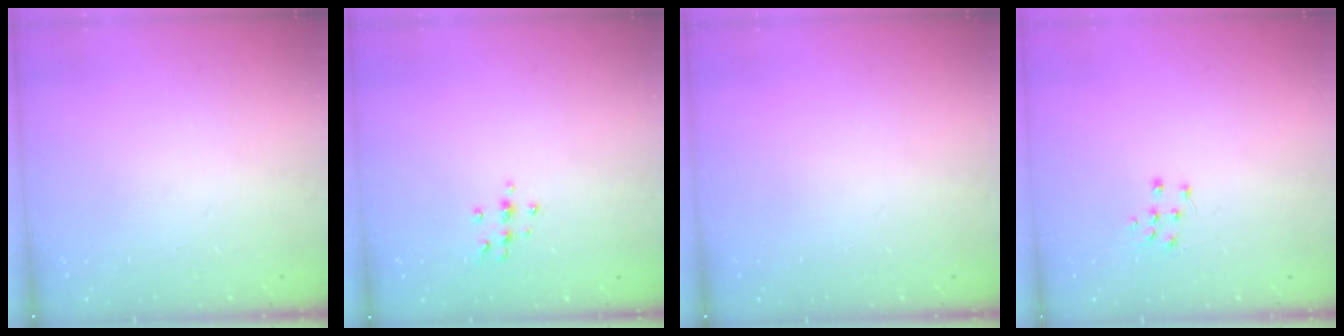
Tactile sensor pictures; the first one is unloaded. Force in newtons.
{"total": 7.5, "press": 7.4, "slide": 1.3}
{"total": 0.0}
{"total": 5.5, "press": 5.5, "slide": 0.6}